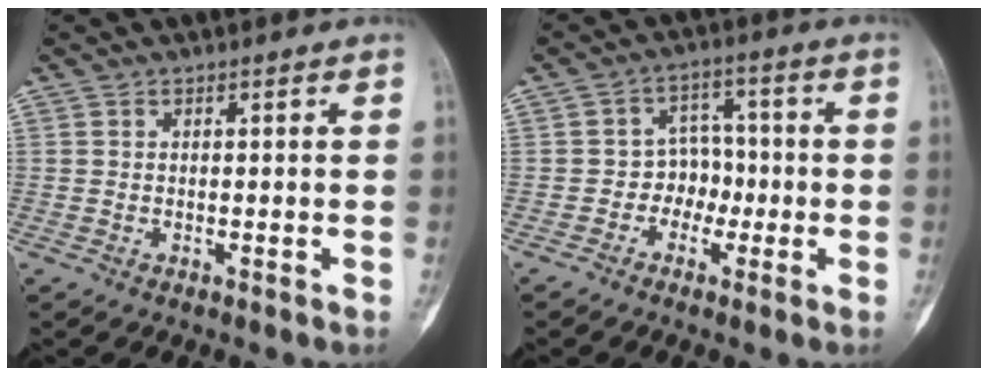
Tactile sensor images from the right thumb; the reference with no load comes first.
{"total": 5.5, "force": [-1.6, 4.7, 2.5], "torque": [0.004, 0.022, -0.038]}